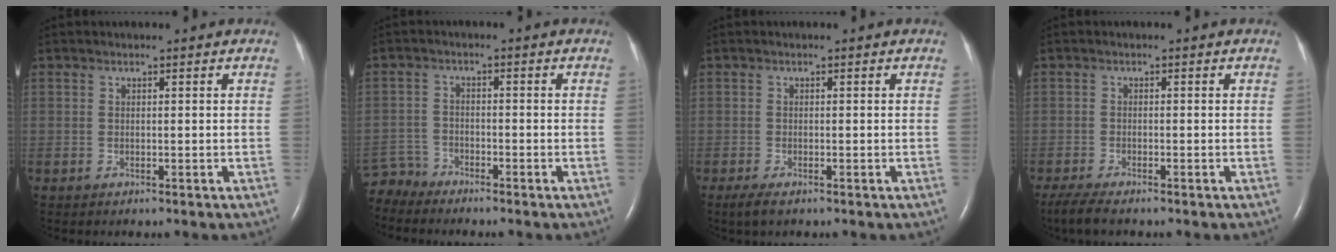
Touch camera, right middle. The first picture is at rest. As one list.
[{"total": 3.9, "force": [-3.8, 0.3, -0.6], "torque": [0.010, -0.010, -0.072]}, {"total": 2.1, "force": [-1.4, 0.6, 1.5], "torque": [-0.035, -0.007, -0.025]}, {"total": 4.1, "force": [-3.3, 0.6, 2.4], "torque": [-0.050, -0.013, -0.055]}]